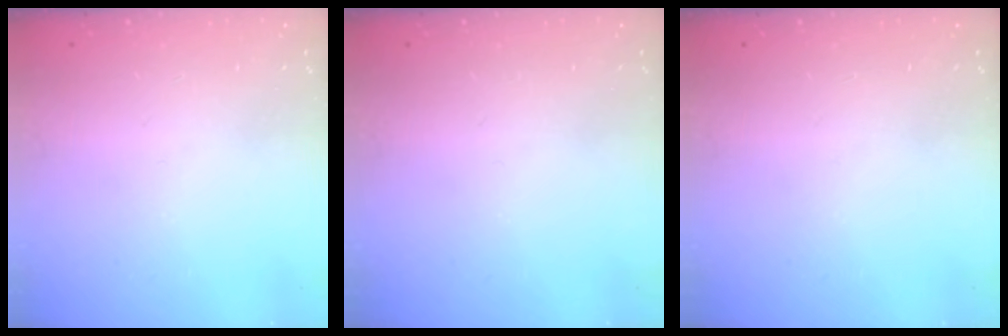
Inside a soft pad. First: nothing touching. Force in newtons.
{"total": 0.0}
{"total": 0.0}